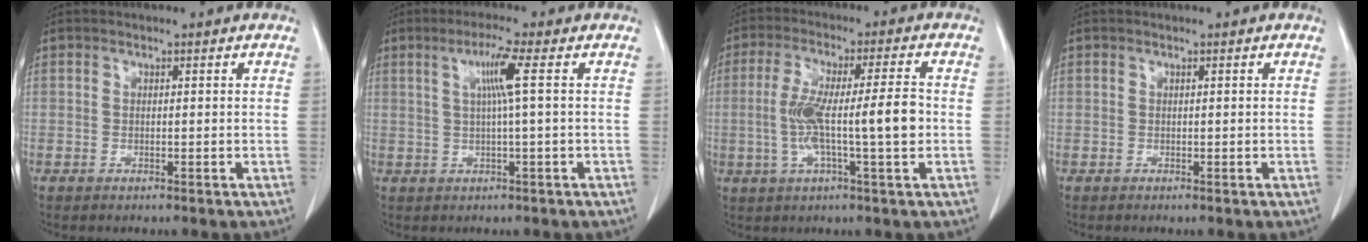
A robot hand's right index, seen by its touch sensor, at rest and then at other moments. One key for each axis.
{"total": 4.6, "fx": 1.1, "fy": -1.0, "fz": 4.4, "tx": -0.086, "ty": 0.005, "tz": 0.022}
{"total": 10.9, "fx": -1.0, "fy": 0.6, "fz": 10.8, "tx": -0.200, "ty": 0.011, "tz": -0.020}
{"total": 0.0}